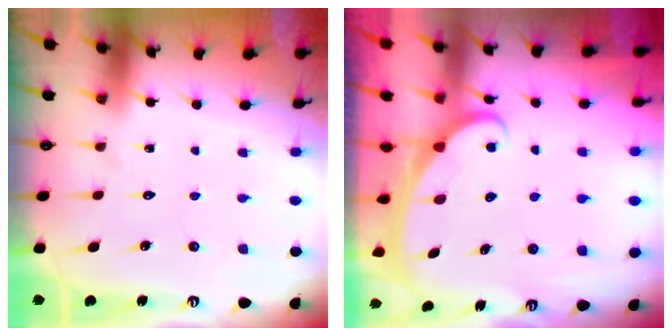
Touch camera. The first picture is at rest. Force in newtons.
{"total": 2.4, "press": 2.4, "slide": 0.3}